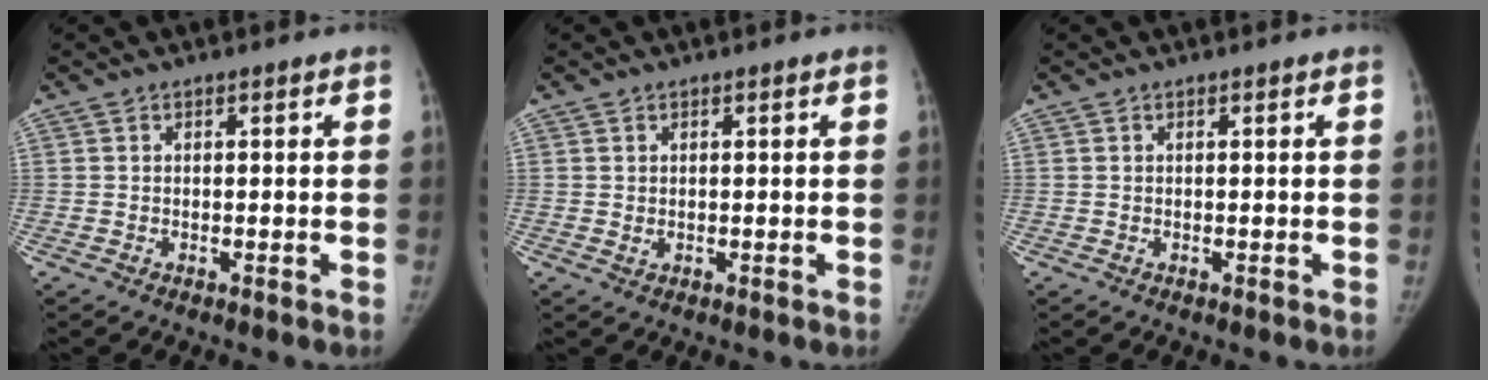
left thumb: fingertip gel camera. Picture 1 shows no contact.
{"total": 0.9, "force": [0.2, 0.7, 0.5], "torque": [-0.009, -0.002, 0.006]}
{"total": 0.0}